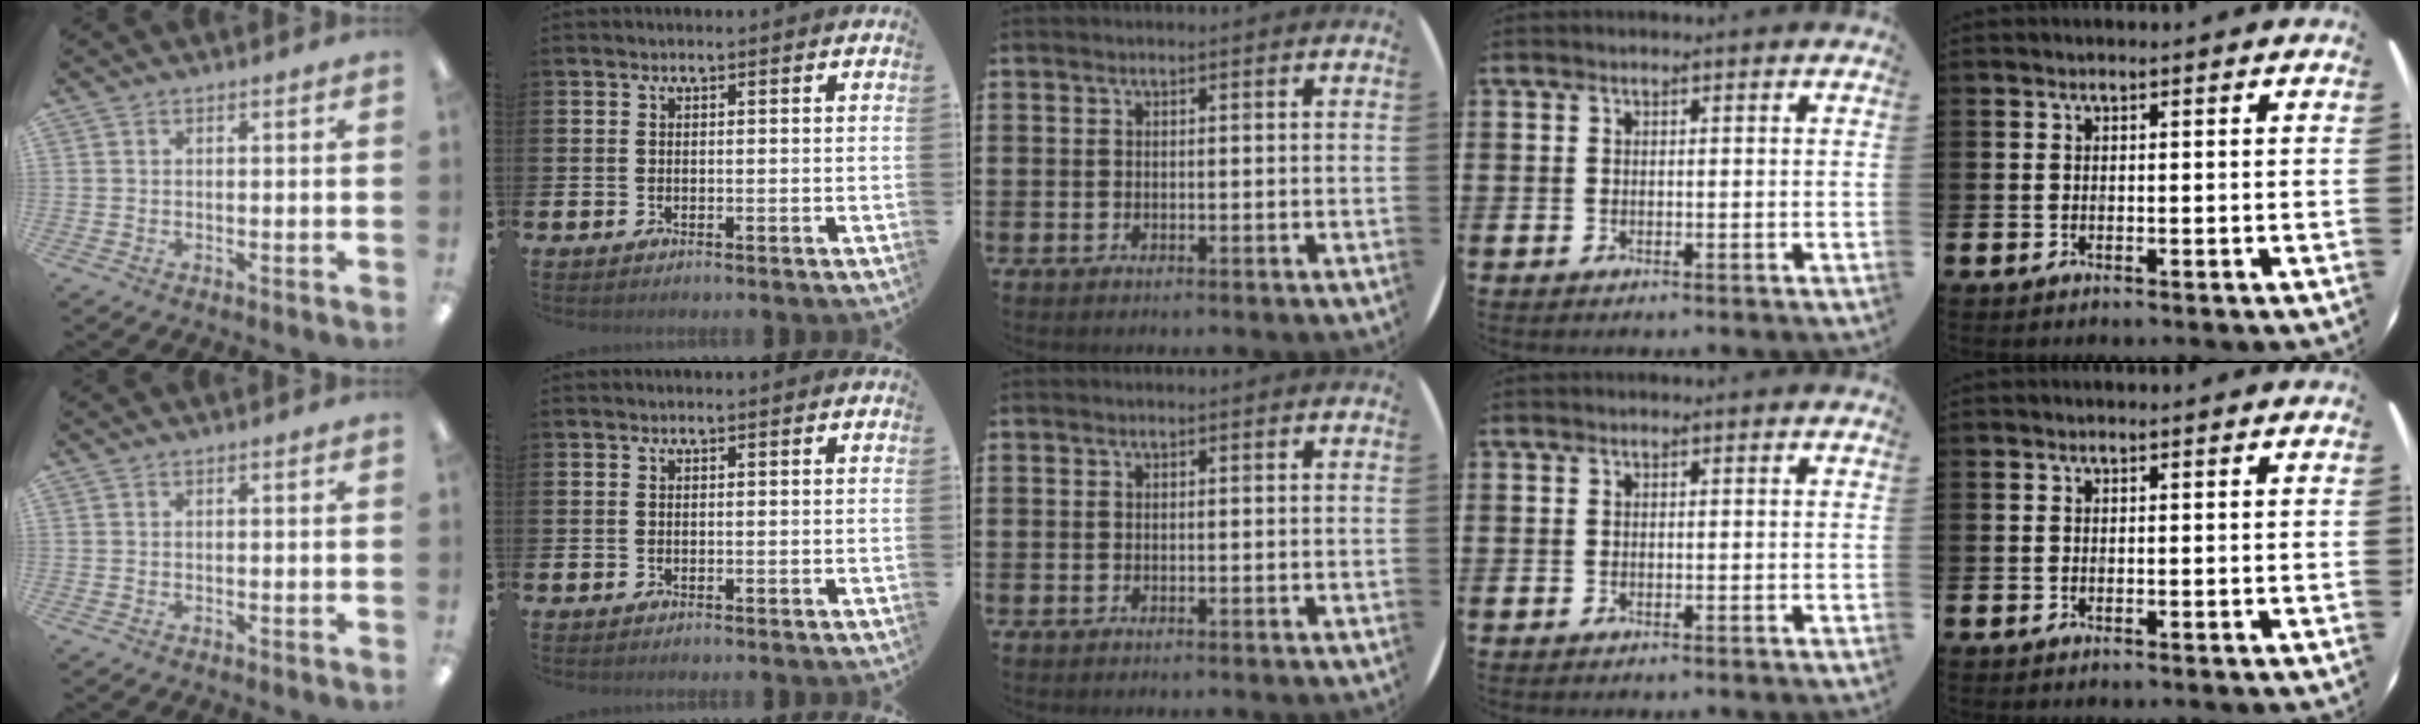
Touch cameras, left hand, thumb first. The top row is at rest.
{}